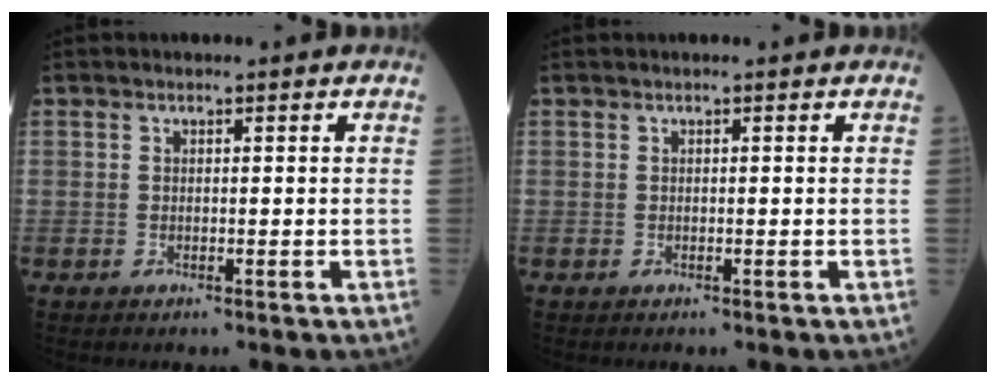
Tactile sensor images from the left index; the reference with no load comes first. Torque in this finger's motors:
{"motor_torque": [-0.10, -0.14, -0.03, -0.01]}